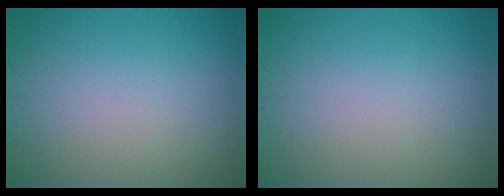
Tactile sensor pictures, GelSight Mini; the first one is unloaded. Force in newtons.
{"total": 0.0}